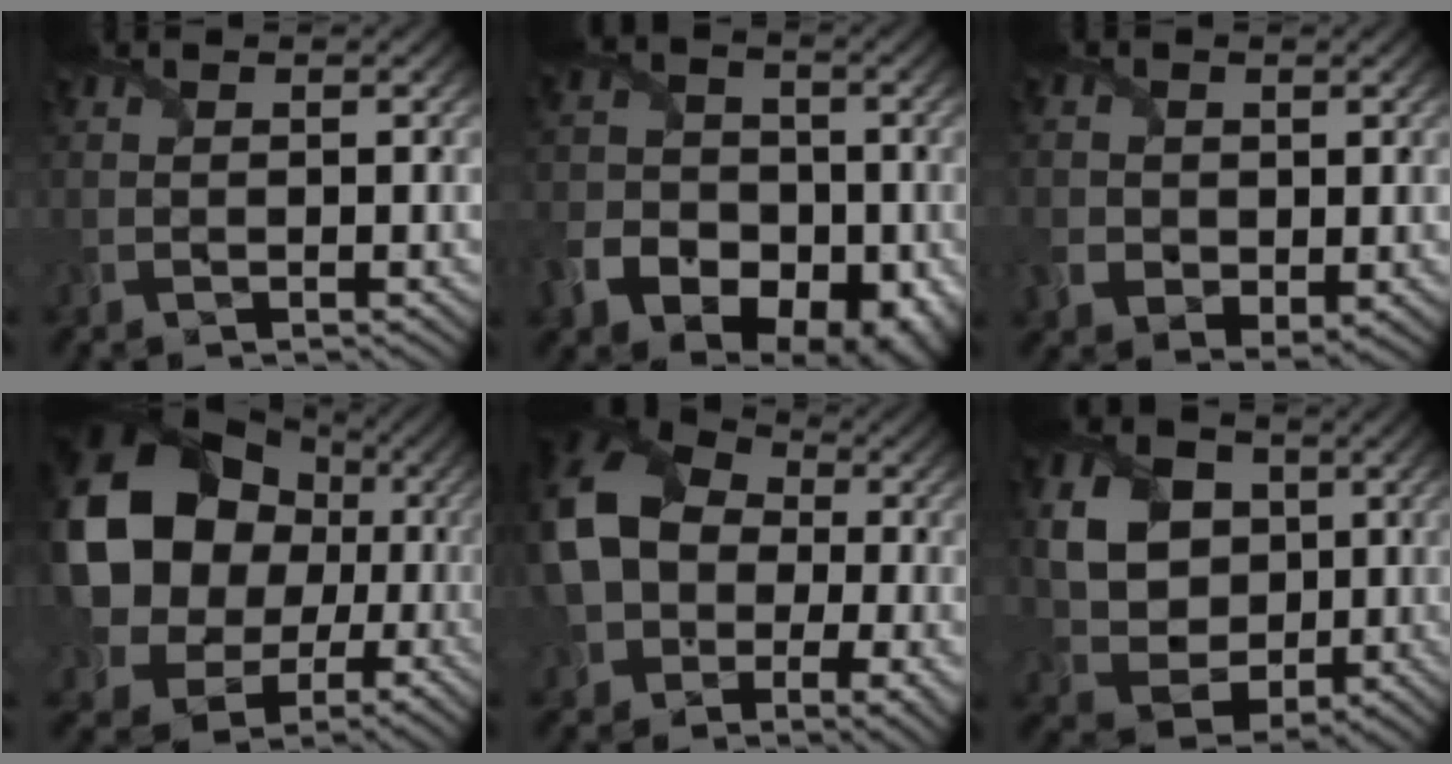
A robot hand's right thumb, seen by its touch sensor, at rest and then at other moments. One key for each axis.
{"total": 13.7, "fx": -6.8, "fy": 10.0, "fz": 6.5, "tx": -0.132, "ty": -0.056, "tz": -0.116}
{"total": 4.7, "fx": -0.1, "fy": 4.1, "fz": 2.2, "tx": -0.075, "ty": -0.024, "tz": -0.002}
{"total": 17.2, "fx": 1.1, "fy": 14.6, "fz": 9.0, "tx": -0.226, "ty": -0.001, "tz": 0.014}
{"total": 18.1, "fx": -1.1, "fy": 14.3, "fz": 11.1, "tx": -0.261, "ty": -0.032, "tz": -0.020}
{"total": 9.4, "fx": 1.4, "fy": 7.7, "fz": 5.2, "tx": -0.144, "ty": -0.005, "tz": 0.022}